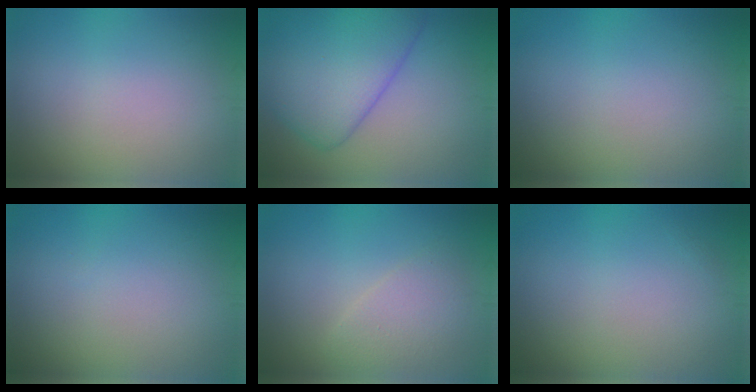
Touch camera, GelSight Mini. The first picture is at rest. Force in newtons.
{"total": 7.8, "press": 7.8, "slide": 0.5}
{"total": 0.0}
{"total": 0.0}
{"total": 2.4, "press": 2.3, "slide": 0.2}
{"total": 0.0}